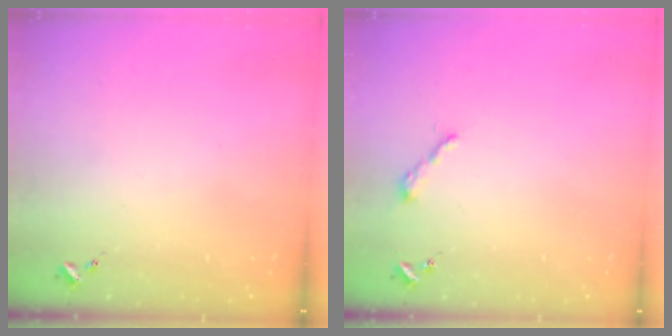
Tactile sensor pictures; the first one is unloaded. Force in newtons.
{"total": 3.8, "press": 3.8, "slide": 0.3}